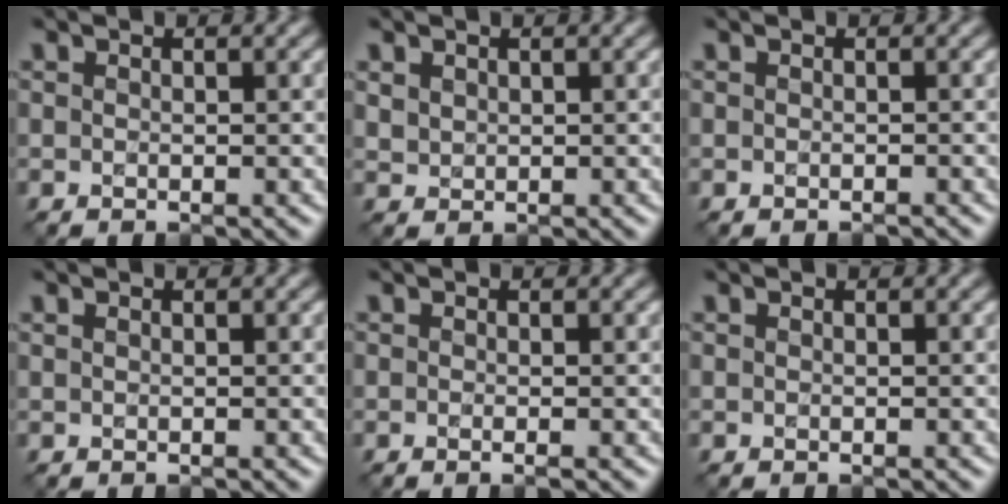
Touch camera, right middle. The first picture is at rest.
{"total": 1.1, "force": [0.7, 0.9, 0.3], "torque": [-0.007, -0.002, 0.018]}
{"total": 0.7, "force": [-0.7, 0.0, 0.2], "torque": [0.001, -0.001, -0.011]}
{"total": 0.0}
{"total": 0.8, "force": [-0.2, 0.2, 0.7], "torque": [-0.010, -0.007, -0.006]}
{"total": 0.0}